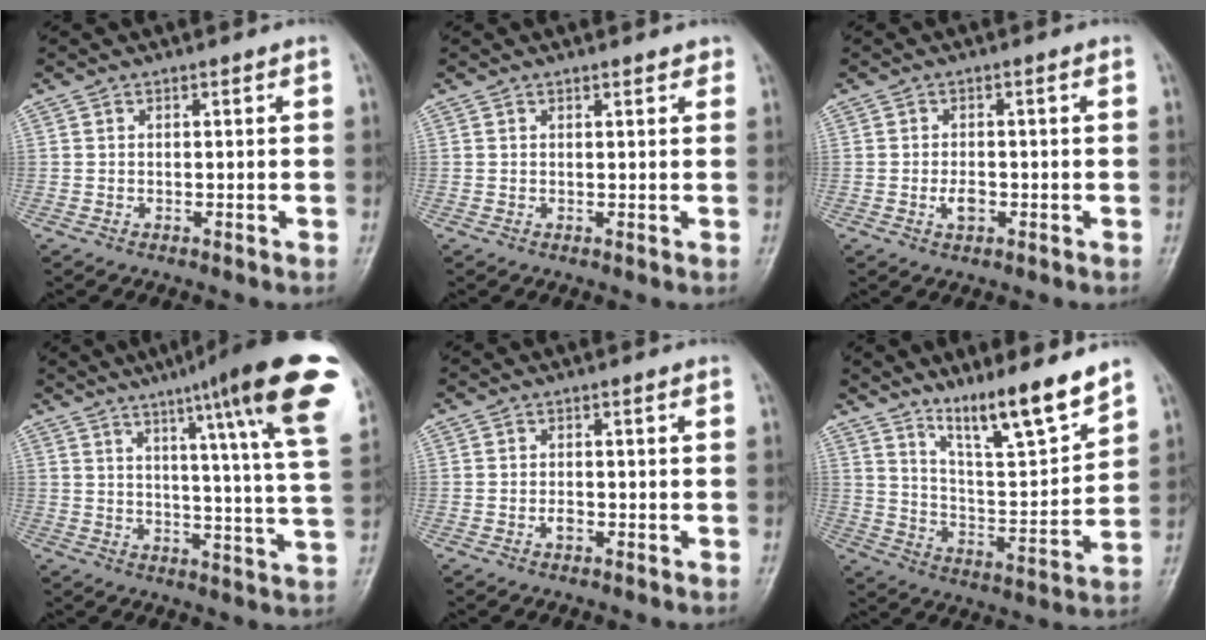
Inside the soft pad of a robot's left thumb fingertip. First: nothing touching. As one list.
[{"total": 1.3, "force": [1.0, 0.4, 0.6], "torque": [-0.007, -0.003, 0.011]}, {"total": 2.6, "force": [-0.8, 1.5, 2.0], "torque": [-0.034, 0.003, -0.013]}, {"total": 22.5, "force": [12.2, 1.9, 18.8], "torque": [-0.245, -0.039, 0.151]}, {"total": 1.3, "force": [-0.6, 0.7, 1.0], "torque": [-0.014, 0.002, -0.010]}, {"total": 13.5, "force": [10.6, 1.9, 8.2], "torque": [-0.116, -0.077, 0.184]}]